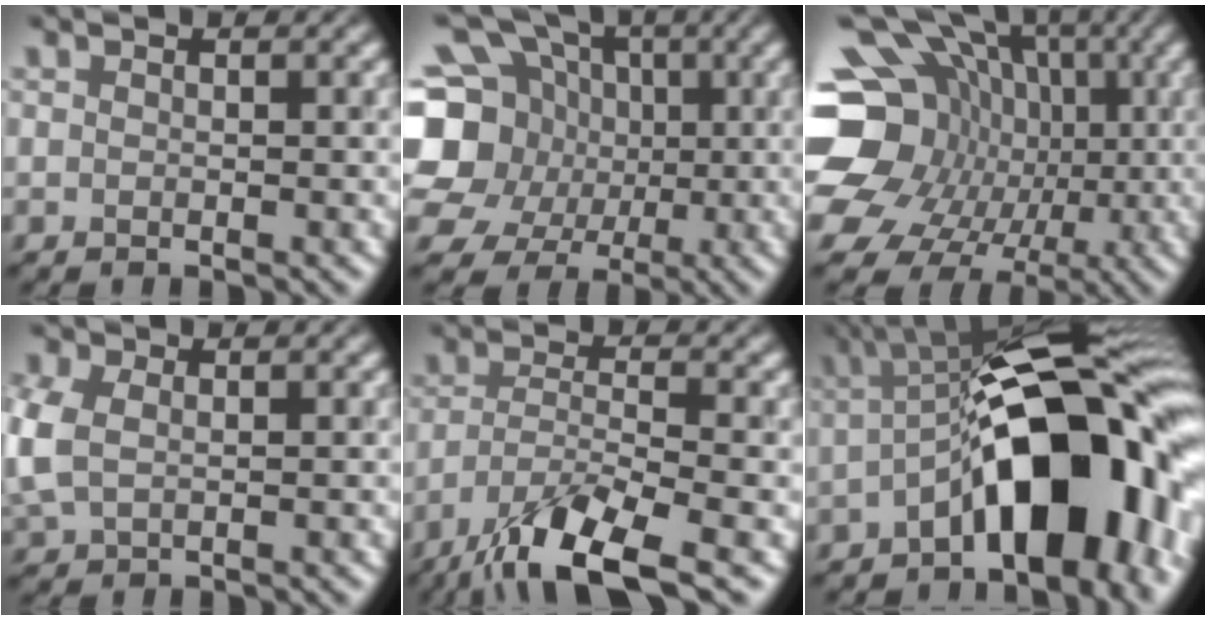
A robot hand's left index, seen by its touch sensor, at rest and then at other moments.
{"total": 12.4, "force": [0.8, 10.9, 5.8], "torque": [-0.153, 0.012, -0.008]}
{"total": 21.5, "force": [0.0, 19.1, 9.9], "torque": [-0.200, 0.041, -0.037]}
{"total": 3.6, "force": [0.3, 2.6, 2.5], "torque": [-0.079, -0.001, 0.008]}
{"total": 8.7, "force": [-5.7, 2.1, 6.2], "torque": [-0.111, -0.008, -0.112]}
{"total": 13.4, "force": [-2.8, 5.4, 11.9], "torque": [-0.152, 0.016, -0.054]}